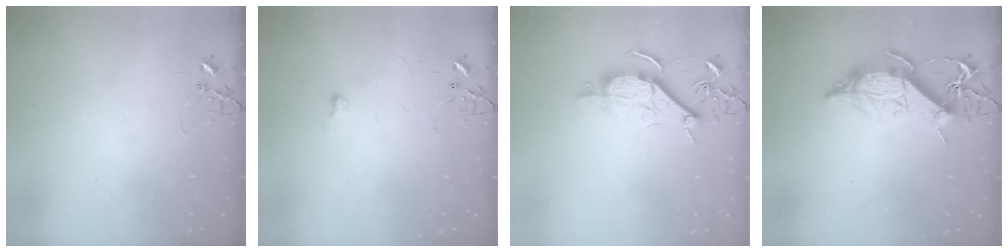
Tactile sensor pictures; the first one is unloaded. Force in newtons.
{"total": 4.0, "press": 4.0, "slide": 0.6}
{"total": 9.3, "press": 9.2, "slide": 1.1}
{"total": 14.4, "press": 14.4, "slide": 1.2}